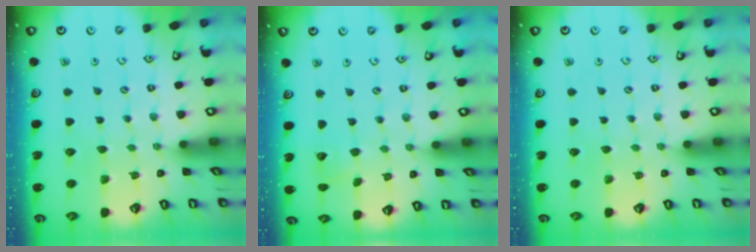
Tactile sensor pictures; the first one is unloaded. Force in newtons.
{"total": 4.3, "press": 4.2, "slide": 0.6}
{"total": 0.0}